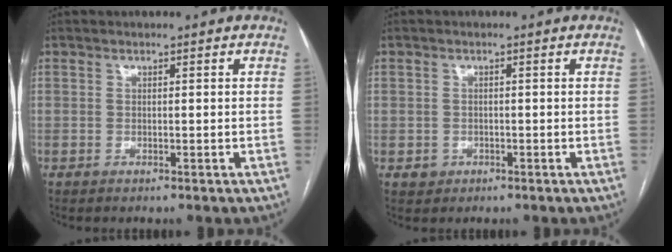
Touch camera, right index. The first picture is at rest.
{"total": 2.0, "force": [-0.5, 1.9, 0.2], "torque": [0.004, 0.007, -0.003]}